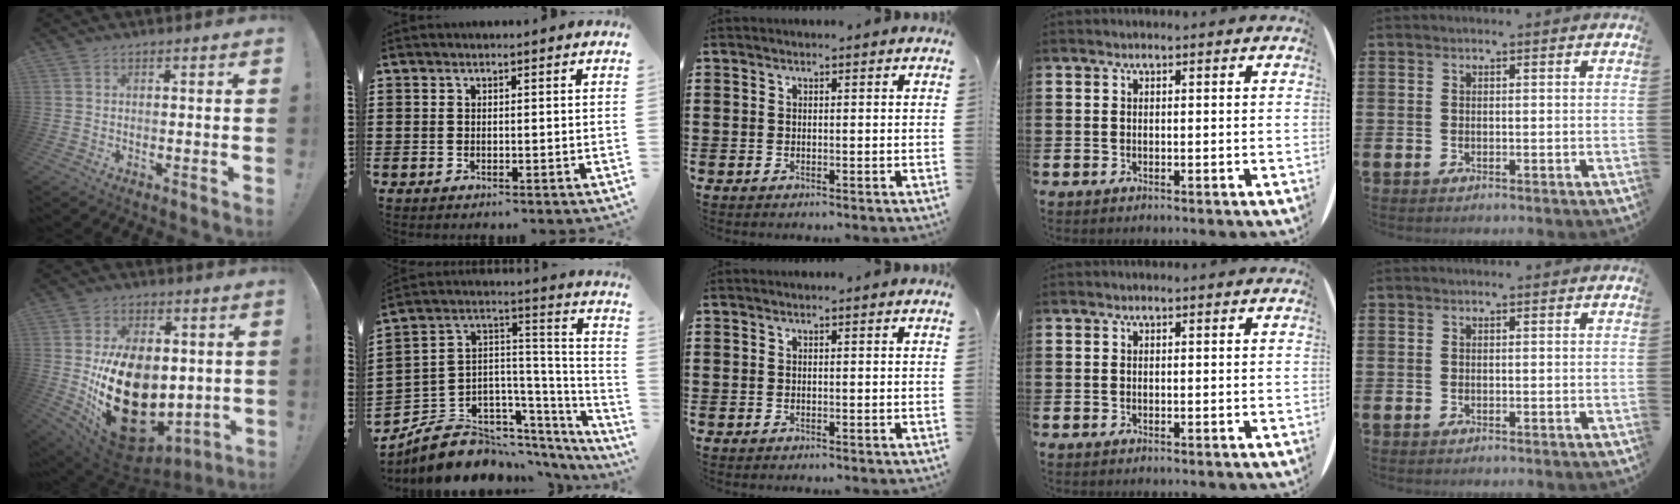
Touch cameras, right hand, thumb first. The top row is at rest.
{"thumb": {"total": 26.1, "force": [-2.2, 17.7, 19.0], "torque": [-0.333, -0.005, -0.010]}, "index": {"total": 7.7, "force": [-6.1, 4.5, 1.2], "torque": [-0.038, -0.002, -0.112]}}